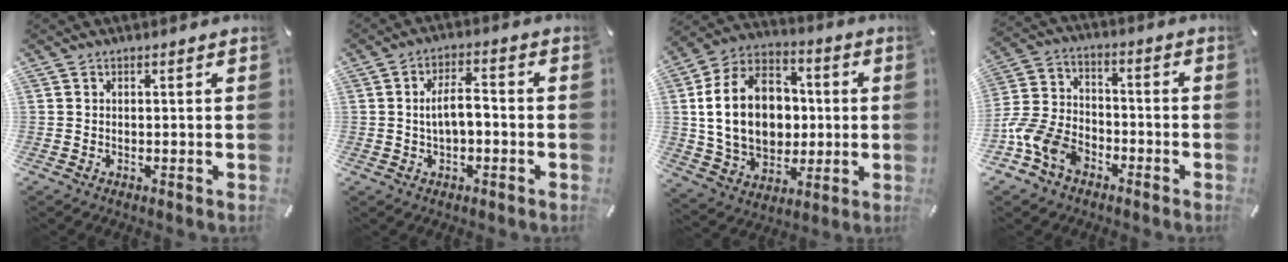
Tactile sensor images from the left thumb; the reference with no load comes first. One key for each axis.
{"total": 6.2, "fx": -0.3, "fy": 3.1, "fz": 5.3, "tx": -0.089, "ty": 0.012, "tz": -0.007}
{"total": 19.5, "fx": 0.6, "fy": 15.1, "fz": 12.3, "tx": -0.257, "ty": 0.007, "tz": 0.015}
{"total": 11.9, "fx": -6.8, "fy": 8.1, "fz": 5.4, "tx": -0.118, "ty": 0.040, "tz": -0.126}